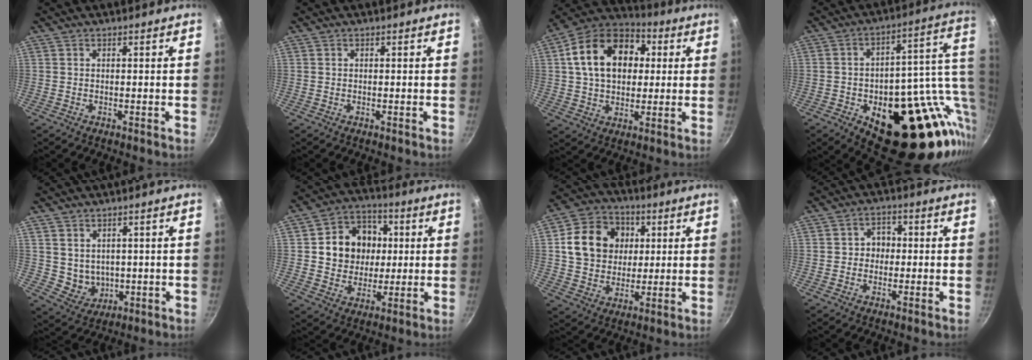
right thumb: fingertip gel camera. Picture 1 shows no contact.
{"total": 0.0}
{"total": 18.5, "force": [3.8, 13.2, 12.4], "torque": [-0.183, 0.026, 0.049]}
{"total": 30.2, "force": [-6.3, 16.2, 24.7], "torque": [-0.265, 0.007, -0.072]}
{"total": 5.3, "force": [0.9, 4.6, 2.4], "torque": [-0.023, -0.008, 0.032]}
{"total": 13.5, "force": [2.0, 11.7, 6.4], "torque": [-0.067, 0.010, 0.030]}
{"total": 14.5, "force": [3.1, 12.1, 7.2], "torque": [-0.101, 0.010, 0.049]}
{"total": 3.8, "force": [-0.2, 3.4, 1.8], "torque": [0.005, 0.008, -0.008]}